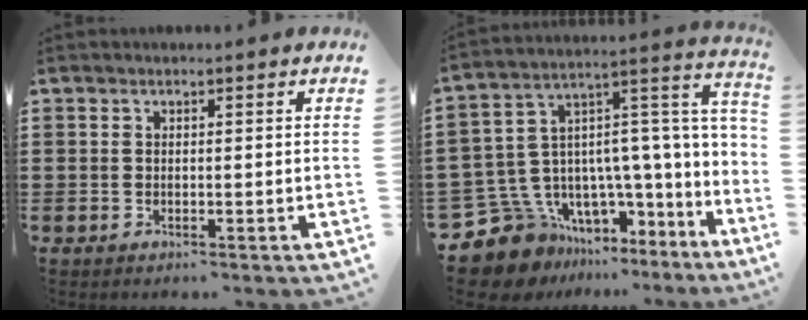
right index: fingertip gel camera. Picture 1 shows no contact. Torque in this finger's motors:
{"motor_torque": [0.72, -0.28, 0.32, 0.09]}